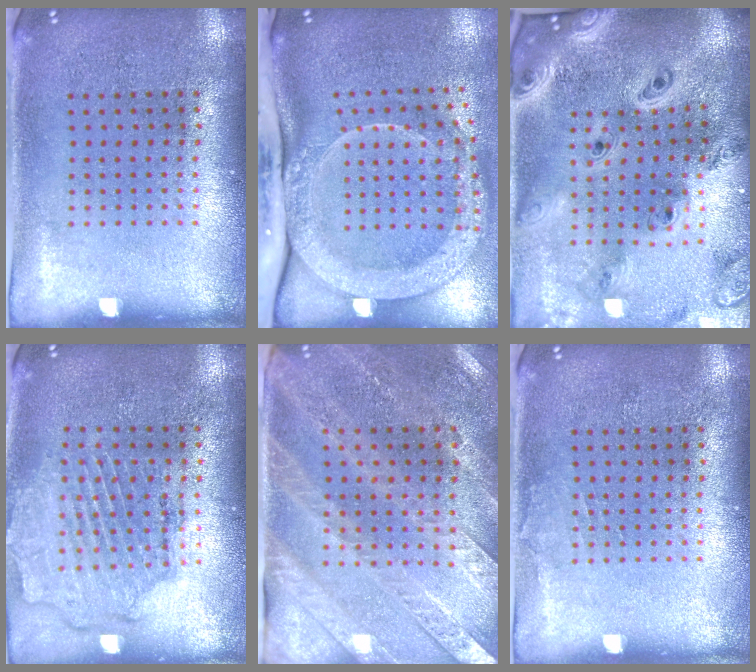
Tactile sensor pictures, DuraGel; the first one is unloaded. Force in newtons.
{"total": 3.2, "press": 2.3, "slide": 2.3}
{"total": 3.8, "press": 2.9, "slide": 2.4}
{"total": 1.8, "press": 1.7, "slide": 0.6}
{"total": 2.9, "press": 2.7, "slide": 1.3}
{"total": 0.6, "press": 0.6, "slide": 0.1}